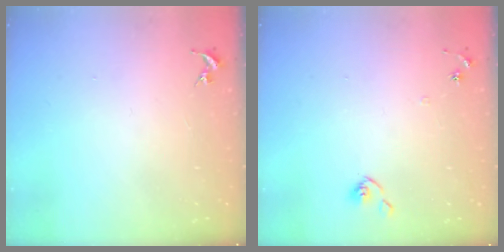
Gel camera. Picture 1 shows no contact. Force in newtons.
{"total": 6.1, "press": 6.1, "slide": 0.5}